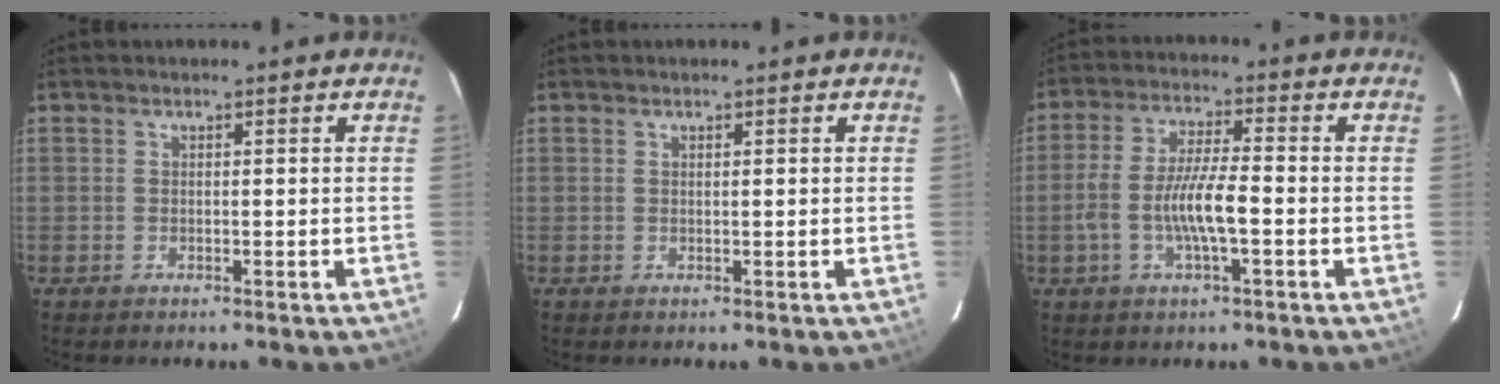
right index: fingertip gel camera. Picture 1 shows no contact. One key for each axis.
{"total": 0.8, "fx": 0.1, "fy": -0.6, "fz": -0.6, "tx": 0.010, "ty": 0.001, "tz": 0.002}
{"total": 8.7, "fx": -2.4, "fy": 1.6, "fz": 8.3, "tx": -0.165, "ty": 0.001, "tz": -0.044}